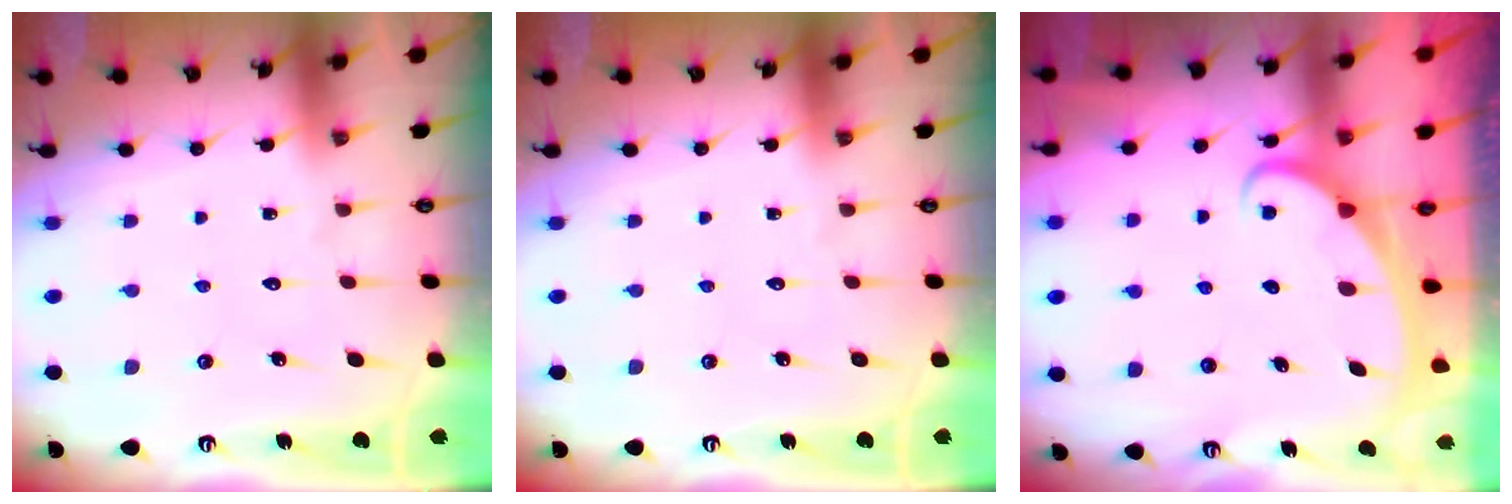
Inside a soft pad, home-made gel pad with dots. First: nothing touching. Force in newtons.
{"total": 0.0}
{"total": 2.6, "press": 2.5, "slide": 0.3}